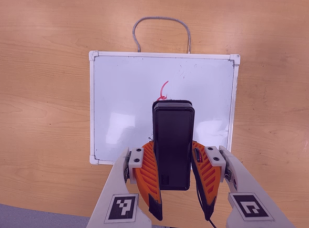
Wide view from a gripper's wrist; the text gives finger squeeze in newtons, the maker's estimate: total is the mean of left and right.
{"total": 9.5, "left": 7.3, "right": 11.8}